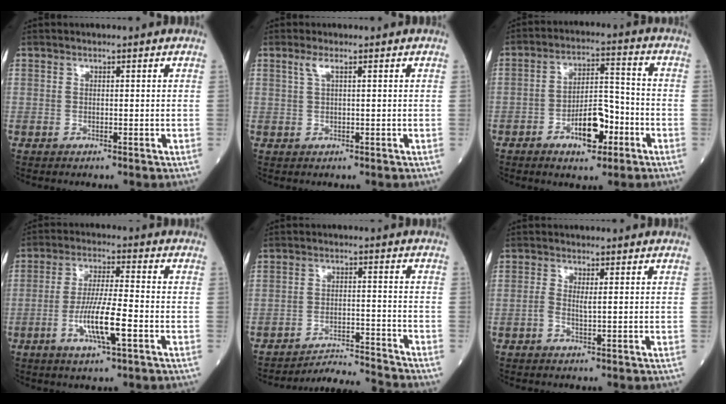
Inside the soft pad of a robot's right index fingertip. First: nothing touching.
{"total": 1.6, "force": [0.8, 0.0, 1.4], "torque": [-0.039, 0.007, 0.017]}
{"total": 8.7, "force": [-4.0, 3.3, 7.1], "torque": [-0.122, 0.014, -0.065]}
{"total": 8.9, "force": [-3.1, 0.7, 8.3], "torque": [-0.159, -0.007, -0.059]}
{"total": 7.6, "force": [-7.1, -2.5, -0.9], "torque": [0.008, 0.004, -0.122]}
{"total": 1.8, "force": [0.0, 0.4, 1.7], "torque": [-0.041, 0.001, -0.001]}